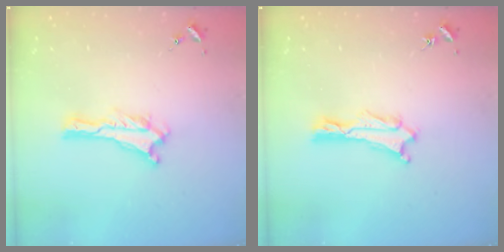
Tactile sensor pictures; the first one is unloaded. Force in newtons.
{"total": 1.0, "press": 1.0, "slide": 0.1}